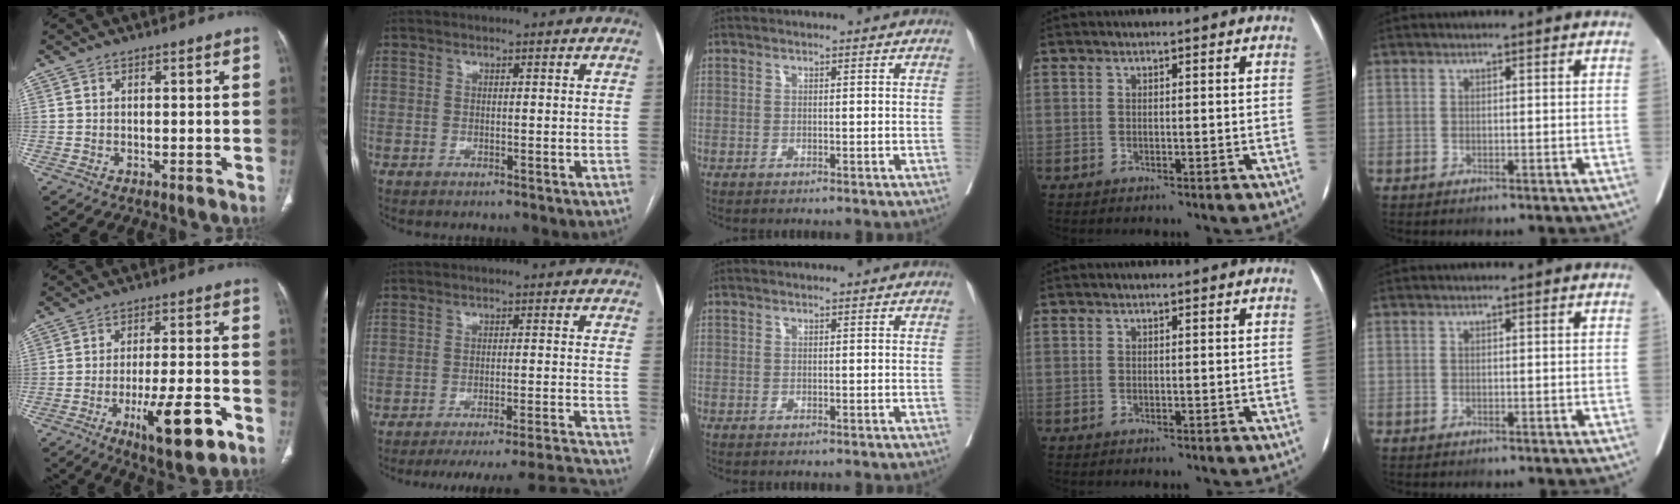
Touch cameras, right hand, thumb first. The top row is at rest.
{"thumb": {"total": 12.4, "force": [-5.8, 3.0, 10.6], "torque": [-0.167, 0.018, -0.084]}, "index": {"total": 18.0, "force": [-17.4, -1.8, 4.4], "torque": [-0.038, -0.007, -0.227]}}